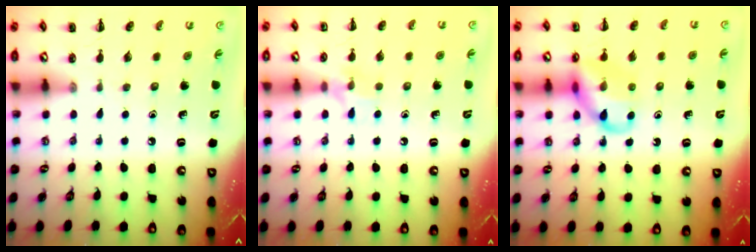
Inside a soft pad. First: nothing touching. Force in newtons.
{"total": 7.0, "press": 6.9, "slide": 1.3}
{"total": 12.1, "press": 11.9, "slide": 1.7}